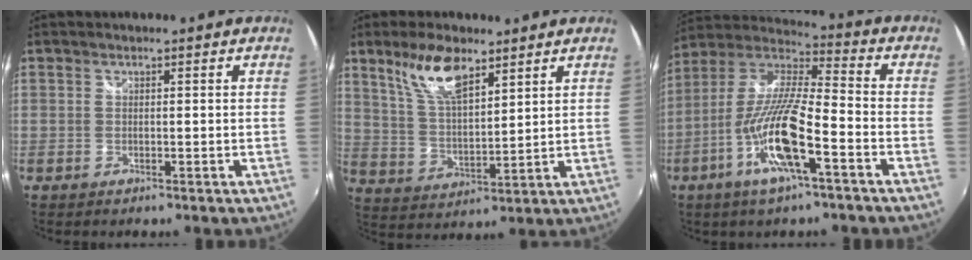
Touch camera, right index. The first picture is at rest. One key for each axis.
{"total": 10.5, "fx": 6.8, "fy": 3.7, "fz": 7.0, "tx": -0.134, "ty": 0.008, "tz": 0.139}
{"total": 16.5, "fx": -7.3, "fy": 2.9, "fz": 14.5, "tx": -0.287, "ty": -0.019, "tz": -0.143}